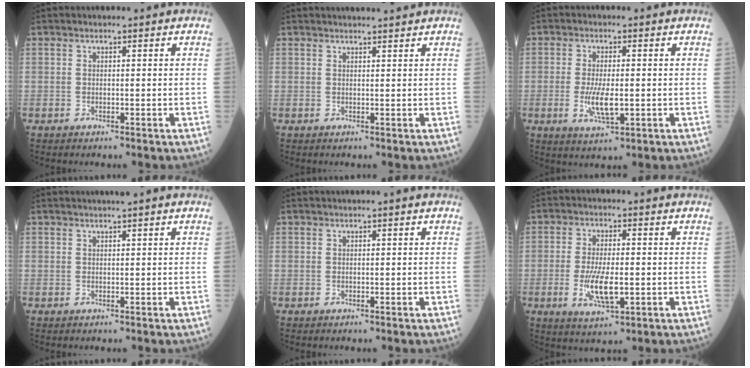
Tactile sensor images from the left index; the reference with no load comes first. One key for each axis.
{"total": 3.7, "fx": 3.5, "fy": -0.1, "fz": 1.1, "tx": -0.013, "ty": 0.014, "tz": 0.045}
{"total": 5.2, "fx": -1.0, "fy": 1.6, "fz": 4.9, "tx": -0.104, "ty": -0.010, "tz": -0.014}
{"total": 1.9, "fx": 1.4, "fy": -0.2, "fz": 1.3, "tx": -0.015, "ty": 0.014, "tz": 0.025}
{"total": 0.0}
{"total": 6.8, "fx": -1.6, "fy": 2.0, "fz": 6.3, "tx": -0.130, "ty": -0.012, "tz": -0.024}